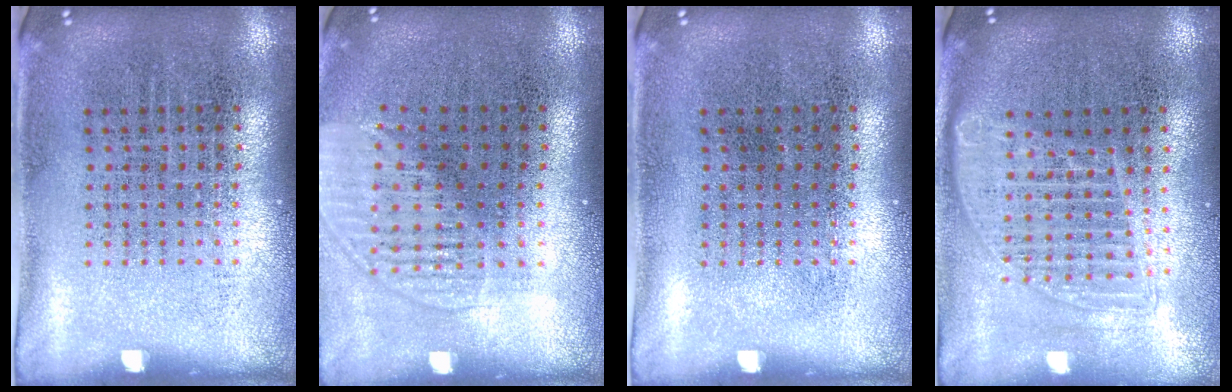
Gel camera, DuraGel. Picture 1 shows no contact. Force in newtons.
{"total": 1.4, "press": 1.2, "slide": 0.6}
{"total": 0.0}
{"total": 1.6, "press": 1.4, "slide": 0.7}